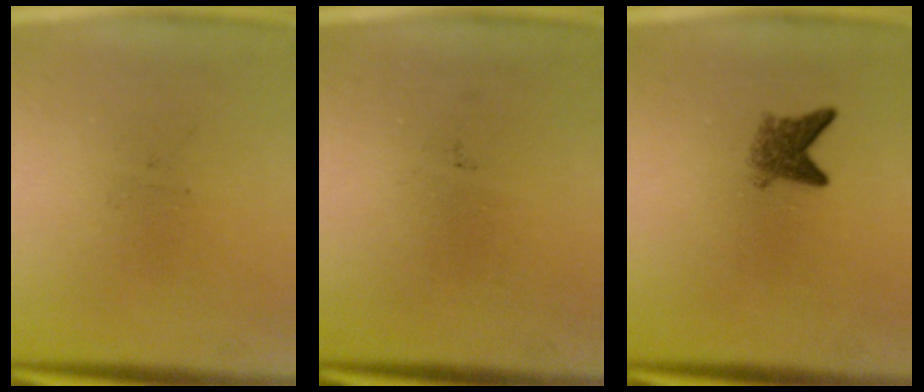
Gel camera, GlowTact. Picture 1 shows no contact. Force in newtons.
{"total": 0.0}
{"total": 3.1}